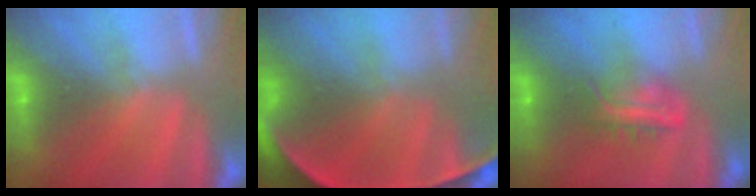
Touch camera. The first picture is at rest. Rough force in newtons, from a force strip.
{"total": 9.1}
{"total": 7.5}